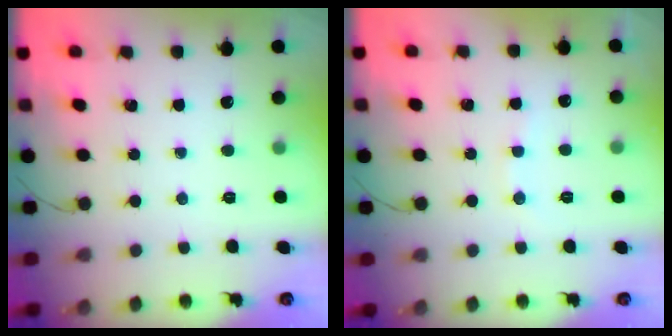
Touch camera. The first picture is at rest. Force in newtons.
{"total": 6.1, "press": 6.0, "slide": 1.1}